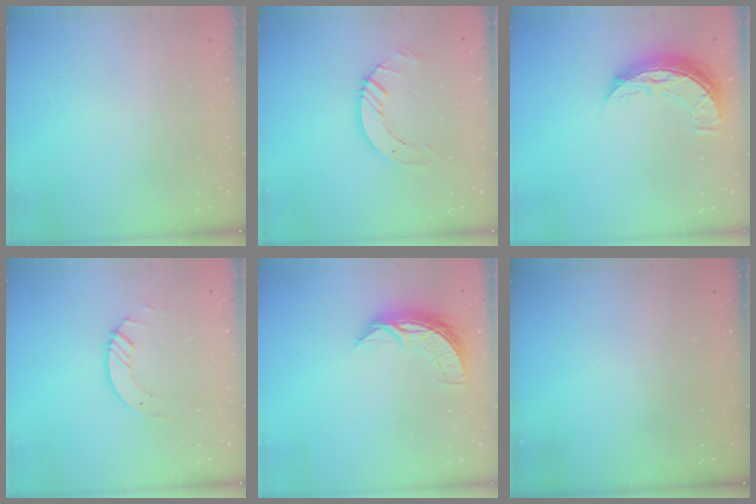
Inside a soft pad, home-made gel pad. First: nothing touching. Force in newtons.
{"total": 7.0, "press": 7.0, "slide": 0.6}
{"total": 9.8, "press": 9.8, "slide": 0.7}
{"total": 3.3, "press": 3.3, "slide": 0.1}
{"total": 7.1, "press": 7.1, "slide": 0.4}
{"total": 0.0}